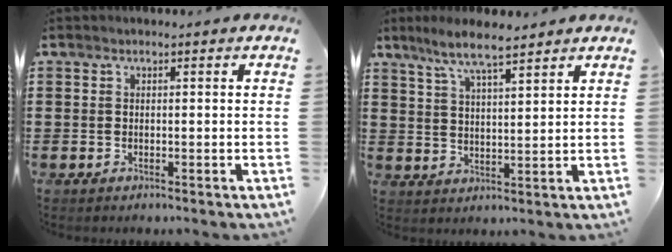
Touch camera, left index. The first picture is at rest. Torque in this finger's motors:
{"motor_torque": [0.56, -0.58, 0.50, 0.15]}